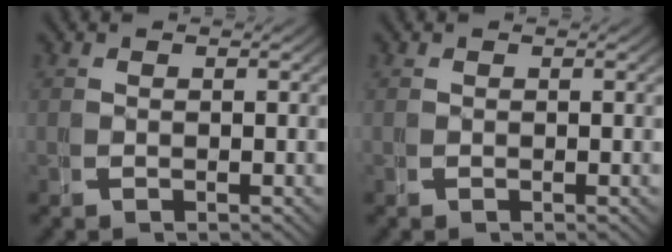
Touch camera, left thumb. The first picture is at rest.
{"total": 0.0}